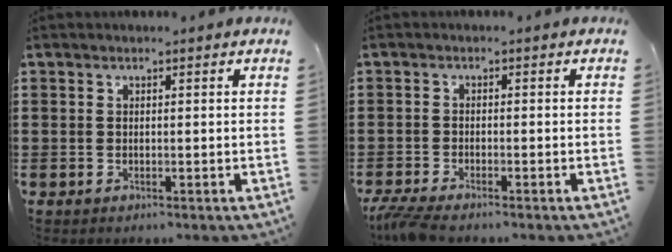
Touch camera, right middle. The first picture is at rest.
{"total": 2.9, "force": [-2.5, 0.1, 1.4], "torque": [-0.045, -0.012, -0.053]}